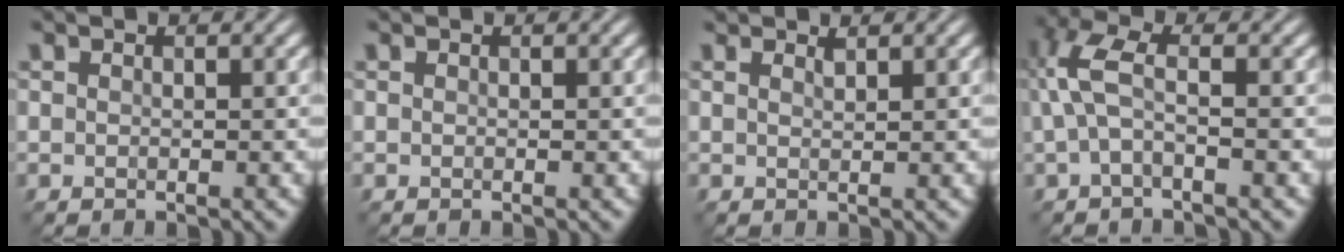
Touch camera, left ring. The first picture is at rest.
{"total": 0.0}
{"total": 0.9, "force": [0.8, 0.1, 0.4], "torque": [-0.005, -0.003, 0.009]}
{"total": 3.6, "force": [0.2, 1.3, 3.3], "torque": [-0.087, 0.011, -0.003]}